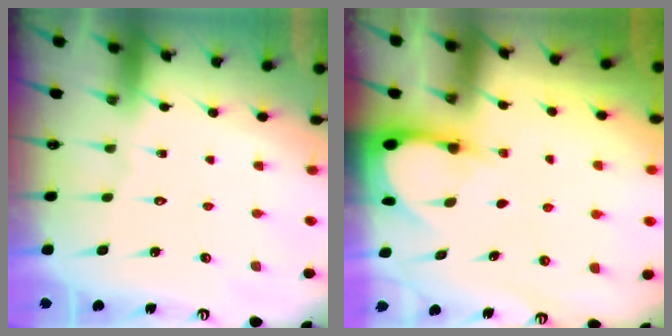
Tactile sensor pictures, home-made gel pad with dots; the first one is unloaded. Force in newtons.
{"total": 2.9, "press": 2.9, "slide": 0.3}